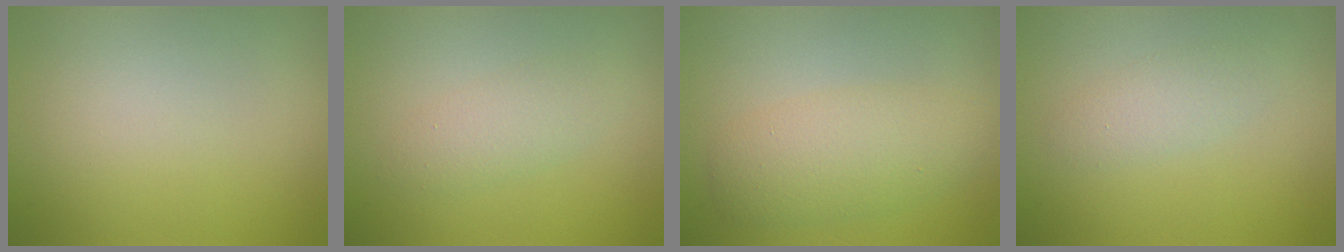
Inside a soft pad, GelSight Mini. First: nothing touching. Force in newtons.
{"total": 2.0, "press": 2.0, "slide": 0.2}
{"total": 4.0, "press": 4.0, "slide": 0.0}
{"total": 1.6, "press": 1.6, "slide": 0.0}